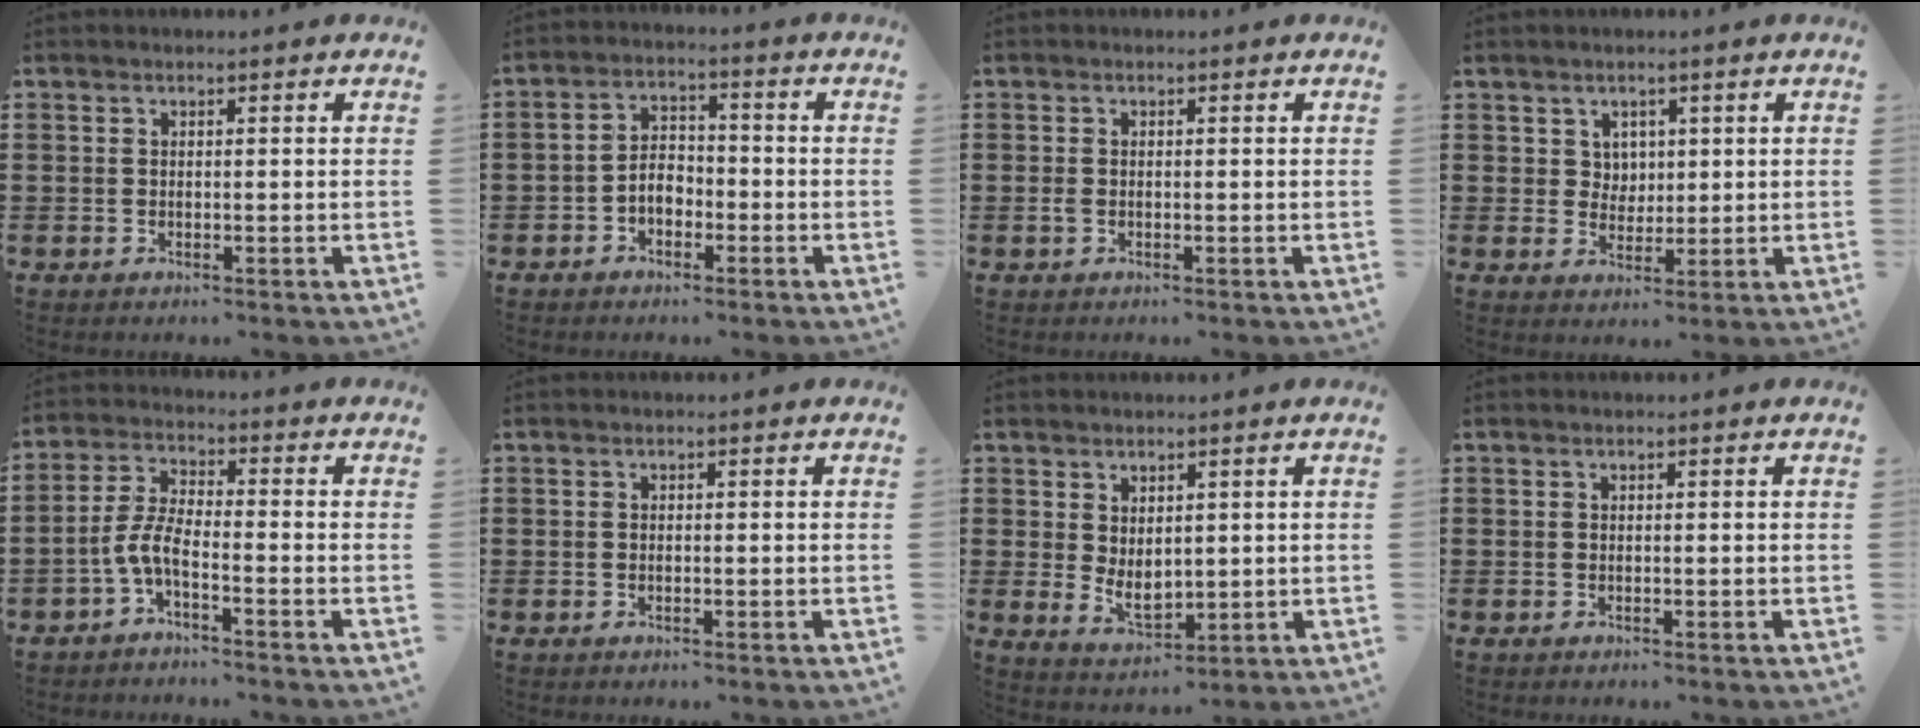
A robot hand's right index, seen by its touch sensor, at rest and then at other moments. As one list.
[{"total": 3.8, "force": [-1.9, 2.5, 2.2], "torque": [-0.050, 0.007, -0.040]}, {"total": 0.9, "force": [-0.2, 0.6, 0.7], "torque": [-0.021, 0.000, -0.007]}, {"total": 3.2, "force": [1.6, 2.7, 0.7], "torque": [-0.025, 0.011, 0.029]}, {"total": 5.0, "force": [-2.7, 1.2, 4.0], "torque": [-0.105, -0.009, -0.060]}, {"total": 0.0}, {"total": 4.0, "force": [0.9, 2.6, 2.9], "torque": [-0.050, 0.002, 0.016]}, {"total": 0.0}]